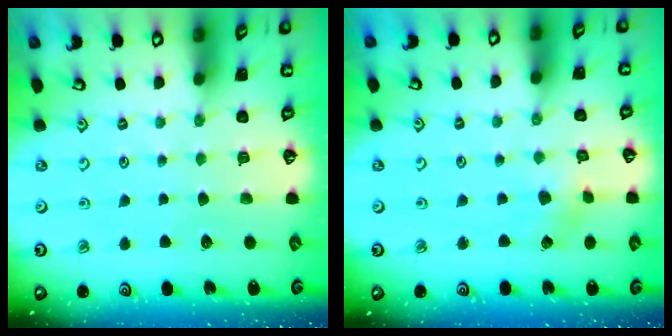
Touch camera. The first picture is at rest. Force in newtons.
{"total": 3.5, "press": 3.4, "slide": 0.6}